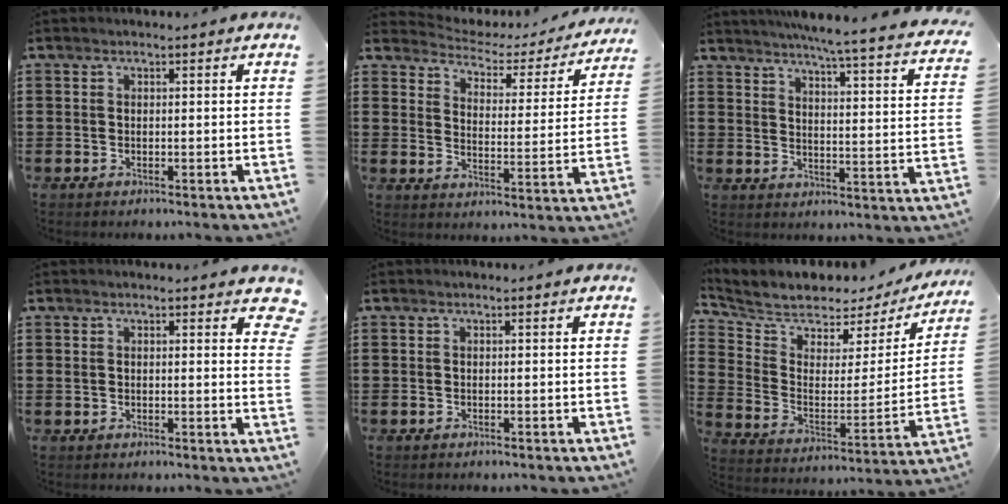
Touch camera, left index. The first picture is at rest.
{"total": 3.0, "force": [2.8, 0.9, 0.4], "torque": [-0.031, -0.025, 0.040]}
{"total": 5.0, "force": [4.3, -1.0, 2.3], "torque": [-0.058, -0.044, 0.064]}
{"total": 2.1, "force": [1.6, 0.9, 1.1], "torque": [-0.019, 0.003, 0.028]}
{"total": 0.0}
{"total": 4.8, "force": [4.4, 1.9, 0.4], "torque": [-0.047, -0.041, 0.070]}